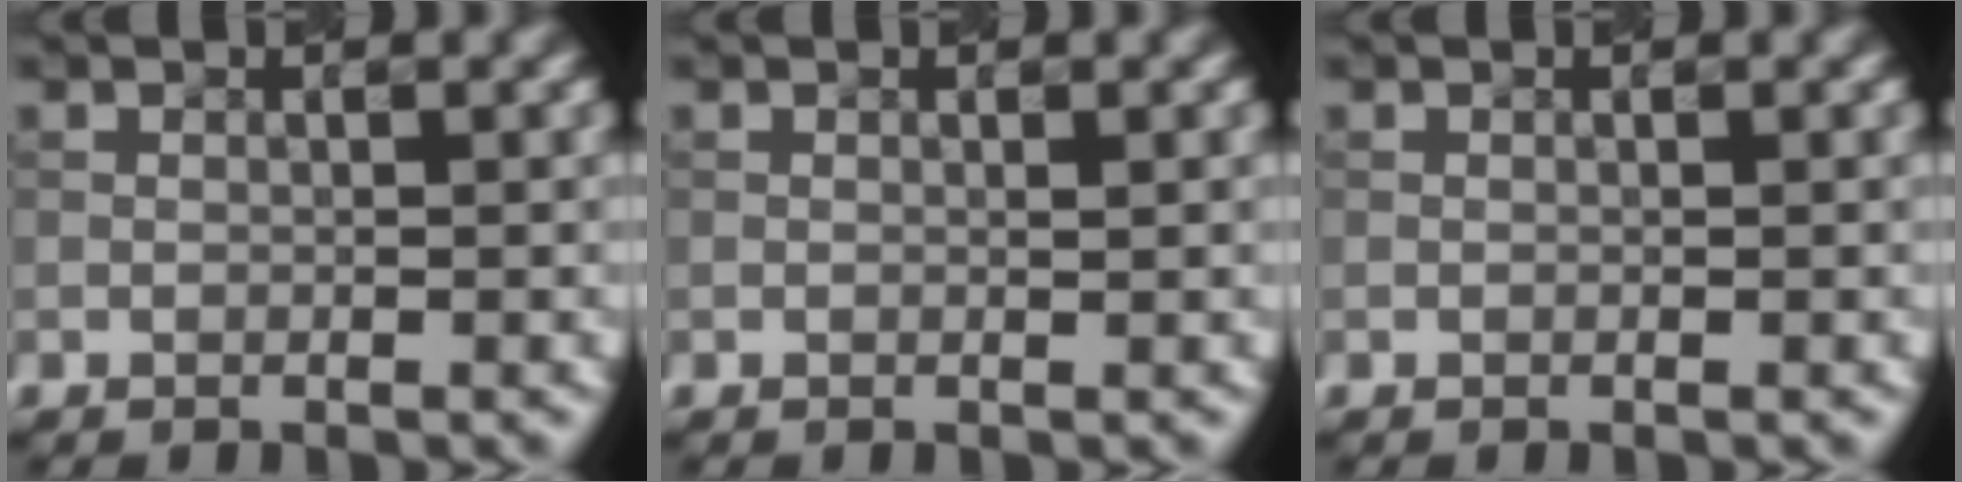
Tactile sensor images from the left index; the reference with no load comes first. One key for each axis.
{"total": 0.0}
{"total": 0.0}